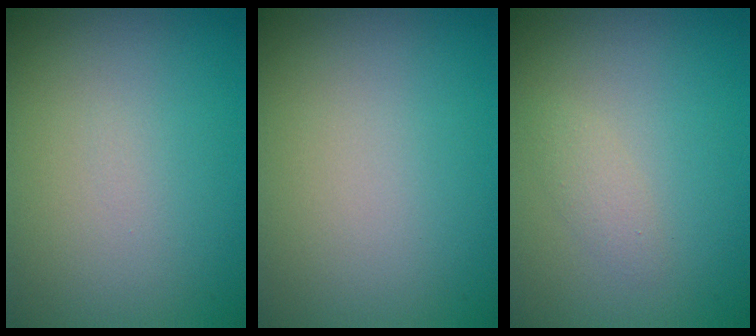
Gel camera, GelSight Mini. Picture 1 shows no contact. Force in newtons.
{"total": 0.0}
{"total": 1.1, "press": 1.1, "slide": 0.1}